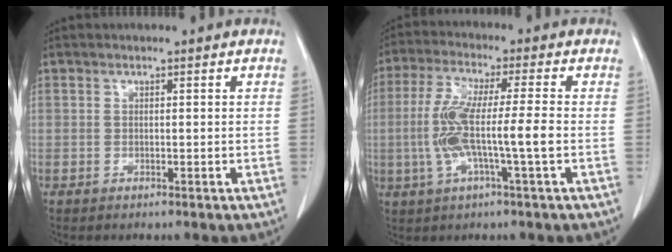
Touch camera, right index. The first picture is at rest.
{"total": 9.4, "force": [-1.6, 0.2, 9.2], "torque": [-0.189, 0.006, -0.033]}